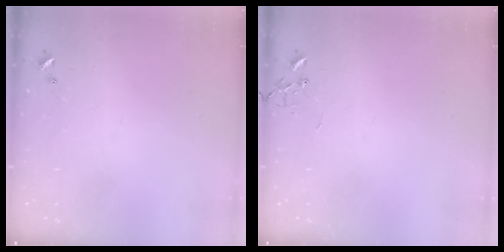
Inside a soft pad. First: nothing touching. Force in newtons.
{"total": 0.0}